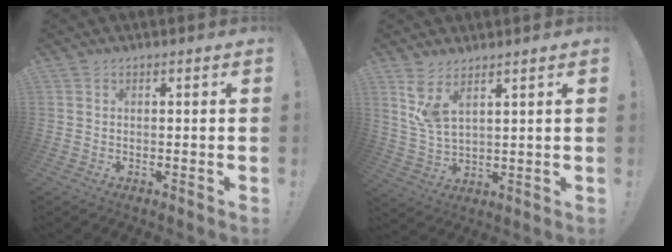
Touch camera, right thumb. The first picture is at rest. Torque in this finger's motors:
{"motor_torque": [0.12, 0.22, 0.47, 0.01, 0.12]}